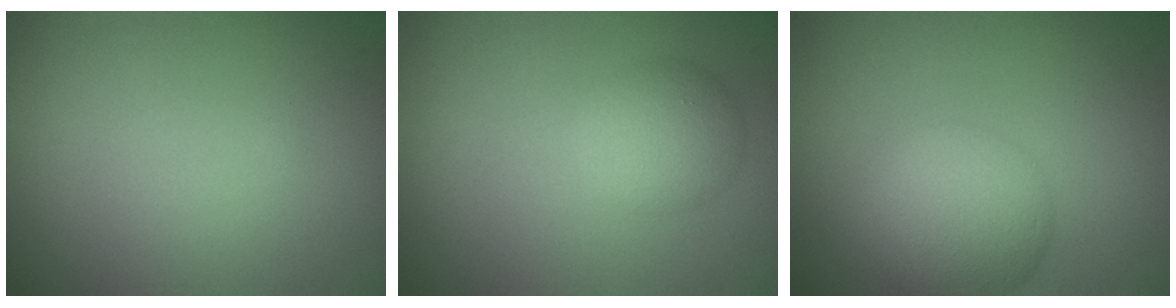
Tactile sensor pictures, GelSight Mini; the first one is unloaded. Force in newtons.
{"total": 3.1, "press": 3.1, "slide": 0.1}
{"total": 6.0, "press": 6.0, "slide": 0.4}